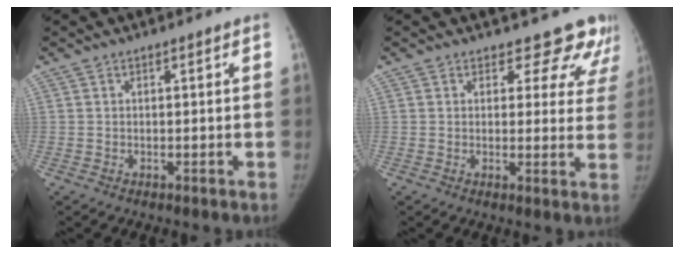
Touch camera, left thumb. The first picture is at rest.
{"total": 10.5, "force": [9.2, 4.9, 1.3], "torque": [0.043, -0.050, 0.075]}